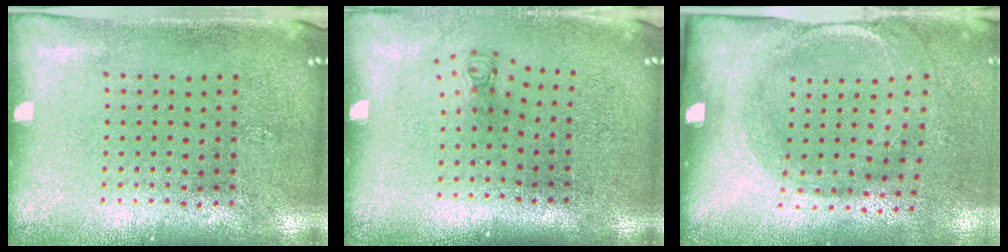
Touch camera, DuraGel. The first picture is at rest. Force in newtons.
{"total": 0.7, "press": 0.4, "slide": 0.6}
{"total": 1.7, "press": 1.2, "slide": 1.1}